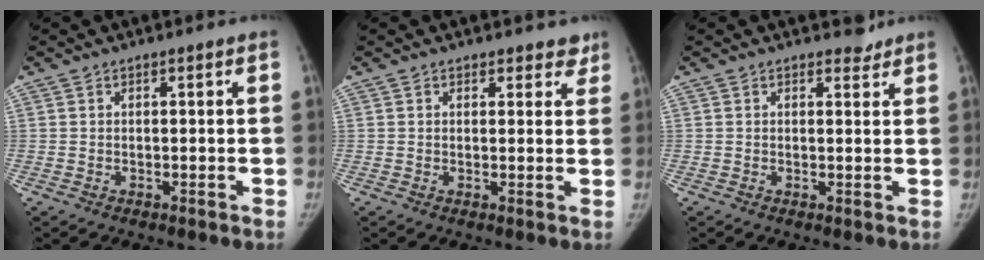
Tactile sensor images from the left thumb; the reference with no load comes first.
{"total": 3.4, "force": [2.7, 2.1, 0.5], "torque": [0.035, -0.013, 0.023]}
{"total": 1.8, "force": [1.6, 0.9, 0.0], "torque": [0.014, -0.012, 0.016]}